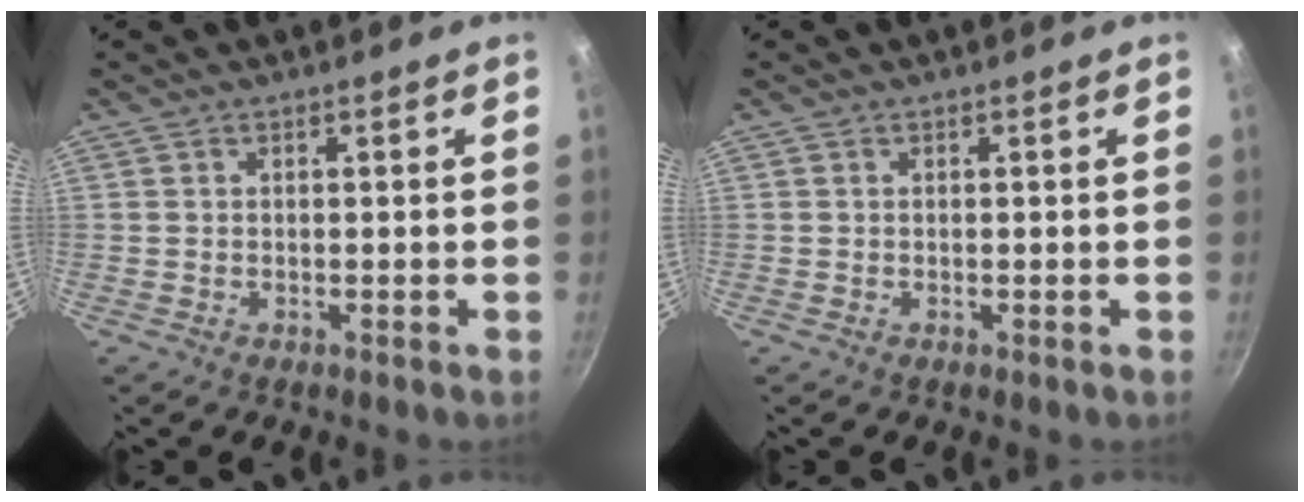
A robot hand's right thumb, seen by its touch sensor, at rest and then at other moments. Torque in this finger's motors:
{"motor_torque": [-0.27, 0.05, -0.31, 0.14, 0.02]}